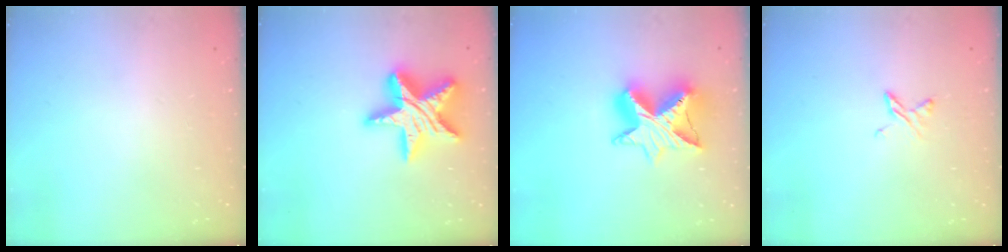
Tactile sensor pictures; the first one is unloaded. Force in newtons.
{"total": 20.7, "press": 20.7, "slide": 1.6}
{"total": 13.6, "press": 13.5, "slide": 1.0}
{"total": 4.2, "press": 4.2, "slide": 0.6}